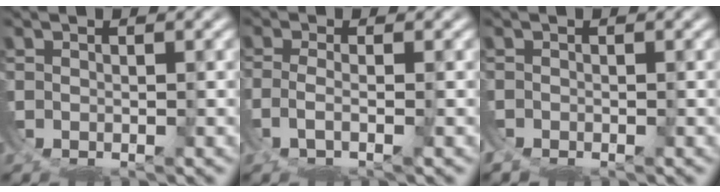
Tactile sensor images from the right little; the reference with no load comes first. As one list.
[{"total": 2.4, "force": [-0.8, 1.2, 1.9], "torque": [-0.049, -0.015, -0.011]}, {"total": 1.7, "force": [-0.9, 1.4, 0.3], "torque": [-0.012, -0.002, -0.020]}]